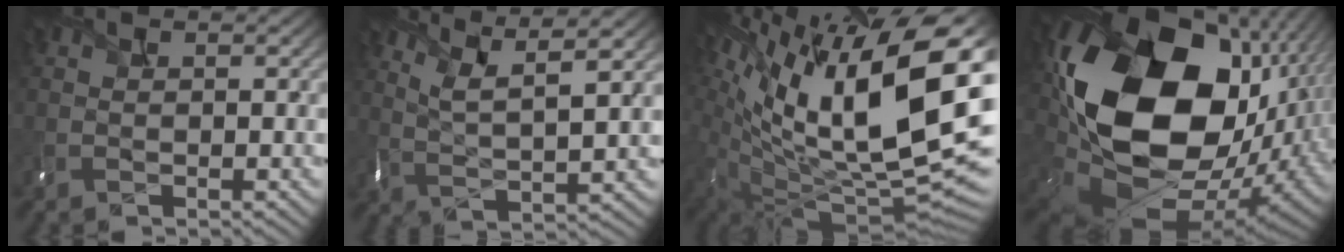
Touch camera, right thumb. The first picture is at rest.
{"total": 7.1, "force": [4.9, 1.2, 5.0], "torque": [-0.107, 0.004, 0.097]}
{"total": 21.1, "force": [6.6, 9.2, 17.8], "torque": [-0.320, 0.003, 0.129]}
{"total": 23.1, "force": [3.1, 15.9, 16.5], "torque": [-0.400, -0.049, 0.087]}